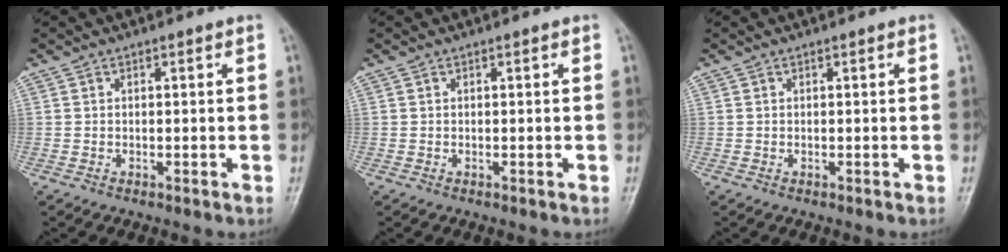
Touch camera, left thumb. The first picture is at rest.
{"total": 0.0}
{"total": 0.0}